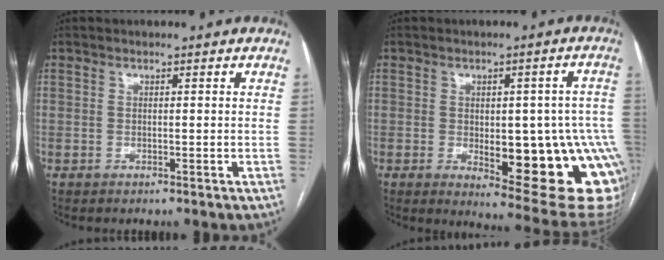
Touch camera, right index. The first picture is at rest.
{"total": 19.9, "force": [-4.4, 6.4, 18.3], "torque": [-0.146, 0.013, -0.029]}